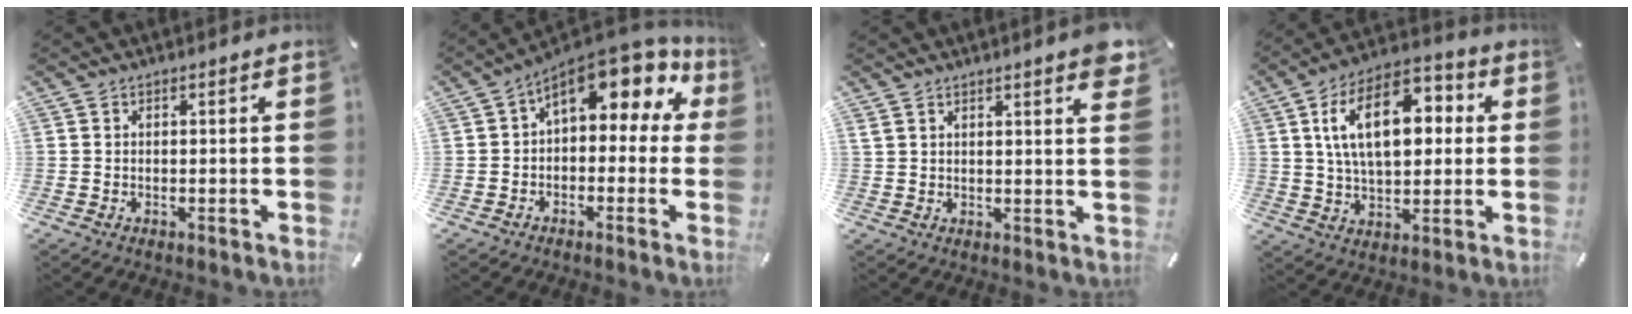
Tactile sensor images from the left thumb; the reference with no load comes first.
{"total": 11.4, "force": [6.4, 5.3, 7.8], "torque": [-0.118, -0.049, 0.111]}
{"total": 4.1, "force": [2.8, 0.8, 2.9], "torque": [-0.045, -0.013, 0.049]}
{"total": 17.3, "force": [4.1, 10.2, 13.4], "torque": [-0.243, 0.009, 0.069]}